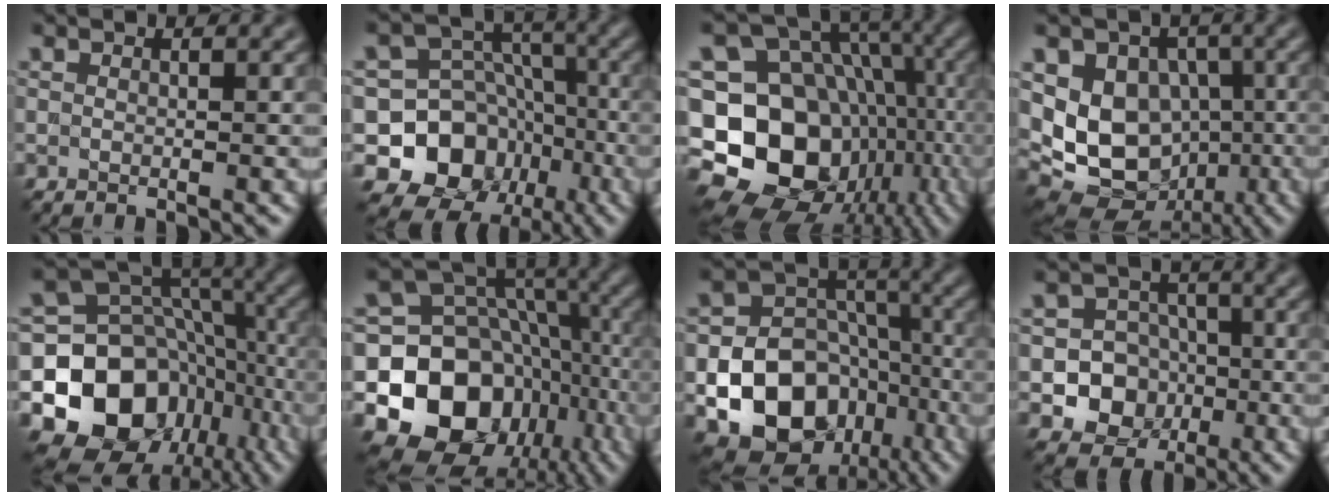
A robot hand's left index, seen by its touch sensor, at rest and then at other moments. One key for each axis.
{"total": 10.7, "fx": -4.3, "fy": 9.0, "fz": 3.8, "tx": -0.070, "ty": 0.017, "tz": -0.102}
{"total": 20.7, "fx": -5.9, "fy": 17.0, "fz": 10.2, "tx": -0.179, "ty": -0.009, "tz": -0.093}
{"total": 12.2, "fx": -0.9, "fy": 9.7, "fz": 7.3, "tx": -0.115, "ty": 0.002, "tz": -0.031}
{"total": 14.8, "fx": -5.0, "fy": 11.9, "fz": 7.3, "tx": -0.140, "ty": 0.002, "tz": -0.092}
{"total": 15.4, "fx": -4.9, "fy": 12.4, "fz": 7.9, "tx": -0.143, "ty": -0.001, "tz": -0.087}
{"total": 15.3, "fx": -6.5, "fy": 12.2, "fz": 6.5, "tx": -0.105, "ty": -0.028, "tz": -0.123}
{"total": 8.9, "fx": -2.4, "fy": 8.2, "fz": 2.7, "tx": -0.024, "ty": -0.006, "tz": -0.064}